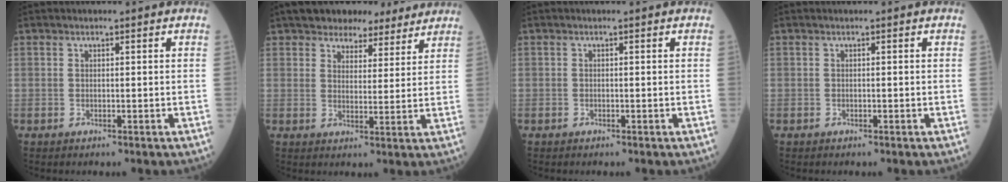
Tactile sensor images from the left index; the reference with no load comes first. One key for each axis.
{"total": 8.8, "fx": 7.4, "fy": 4.1, "fz": 2.6, "tx": -0.024, "ty": 0.017, "tz": 0.097}
{"total": 0.0}
{"total": 0.0}